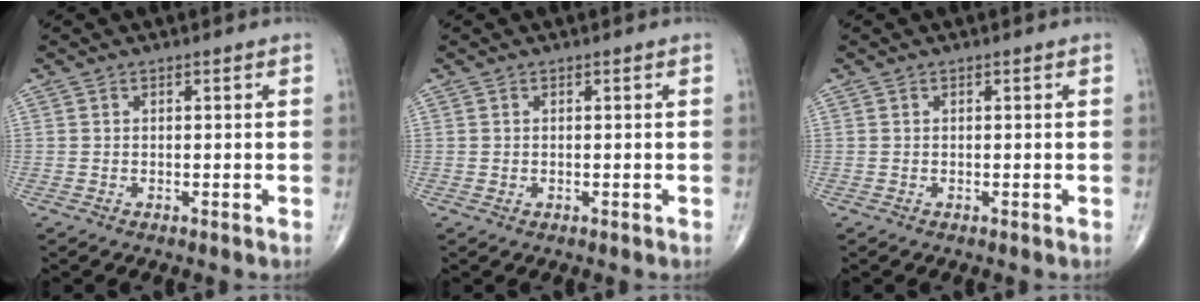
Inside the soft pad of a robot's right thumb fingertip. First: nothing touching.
{"total": 0.0}
{"total": 0.0}